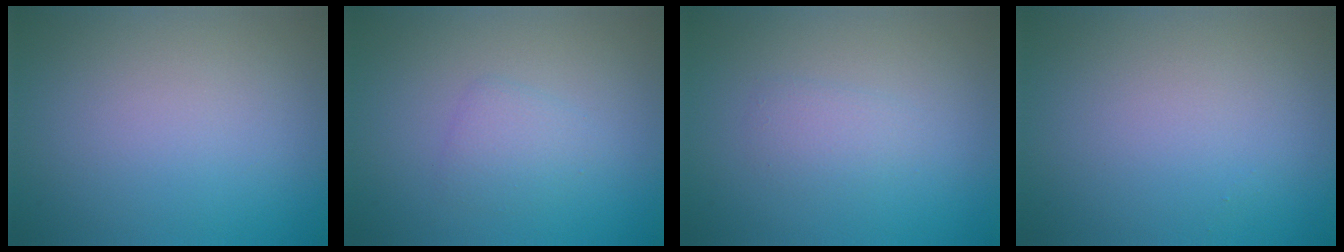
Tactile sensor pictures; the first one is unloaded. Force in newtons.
{"total": 1.6, "press": 1.6, "slide": 0.0}
{"total": 1.3, "press": 1.3, "slide": 0.0}
{"total": 0.0}